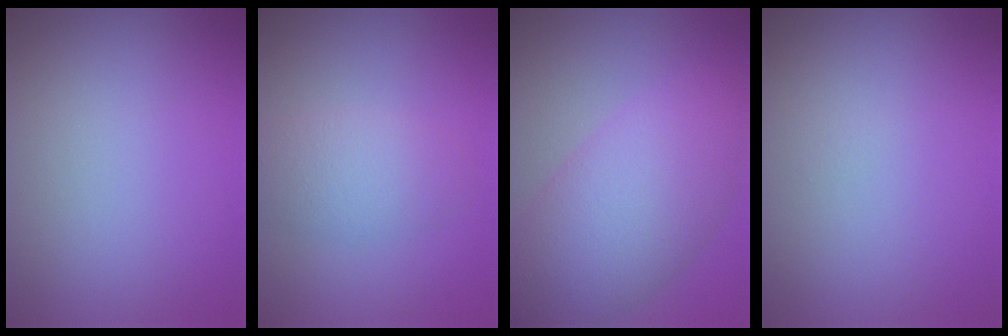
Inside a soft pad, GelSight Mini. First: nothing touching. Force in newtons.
{"total": 3.2, "press": 3.2, "slide": 0.1}
{"total": 8.1, "press": 8.1, "slide": 0.1}
{"total": 0.0}